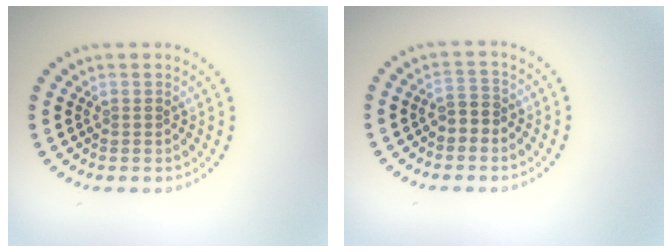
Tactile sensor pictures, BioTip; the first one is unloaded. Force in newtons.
{"total": 1.9, "press": 1.8, "slide": 0.7}